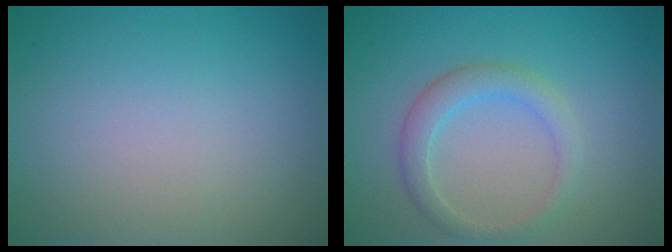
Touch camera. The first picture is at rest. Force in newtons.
{"total": 2.6, "press": 2.6, "slide": 0.3}